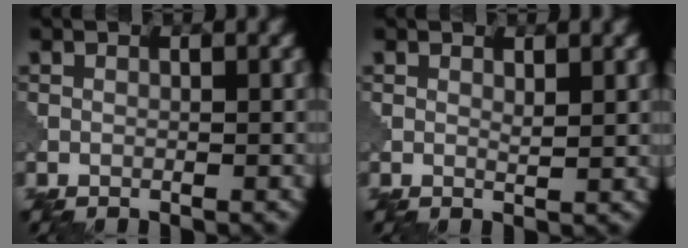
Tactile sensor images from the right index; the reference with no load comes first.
{"total": 0.8, "force": [0.7, 0.2, 0.4], "torque": [-0.009, -0.002, 0.014]}